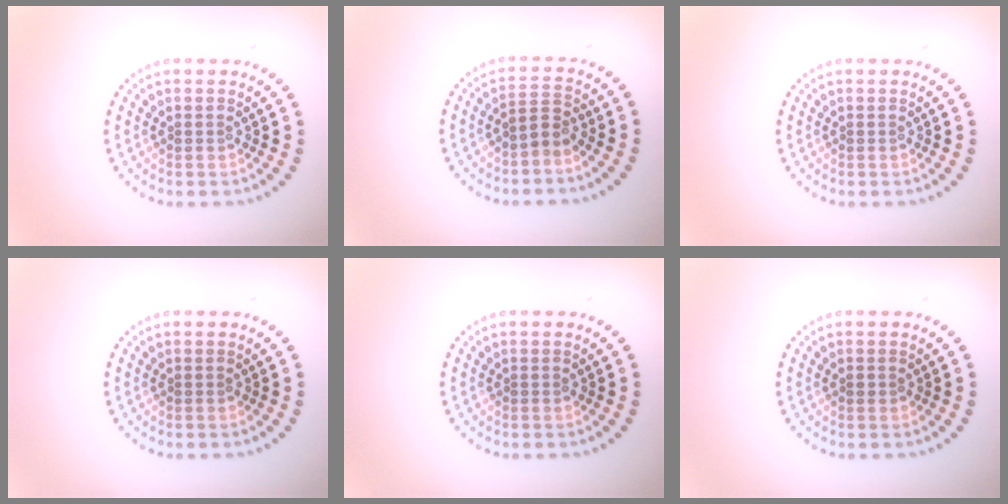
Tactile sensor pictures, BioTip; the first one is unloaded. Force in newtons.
{"total": 2.0, "press": 1.5, "slide": 1.3}
{"total": 0.0}
{"total": 0.0}
{"total": 0.0}
{"total": 0.5, "press": 0.5, "slide": 0.0}